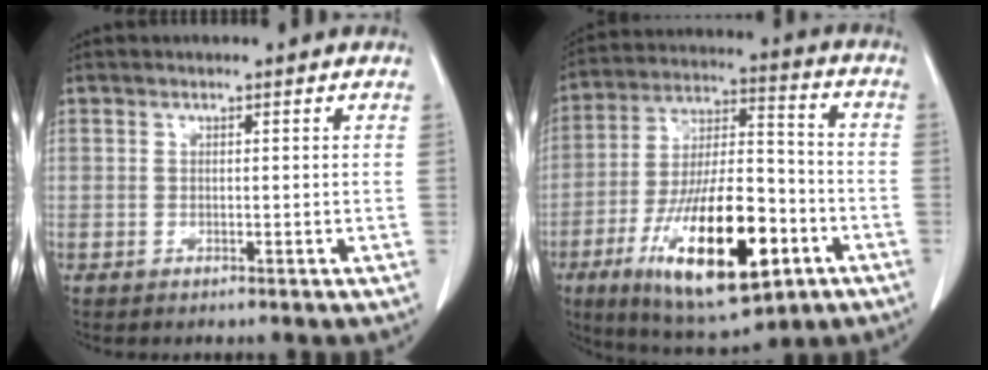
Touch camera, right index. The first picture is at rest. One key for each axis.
{"total": 21.8, "fx": -8.9, "fy": 6.7, "fz": 18.8, "tx": -0.347, "ty": -0.014, "tz": -0.141}